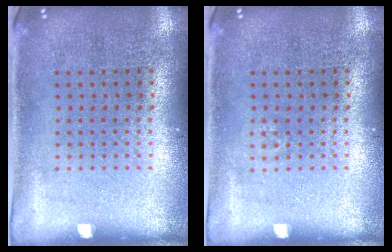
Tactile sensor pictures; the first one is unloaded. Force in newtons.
{"total": 0.7, "press": 0.7, "slide": 0.1}